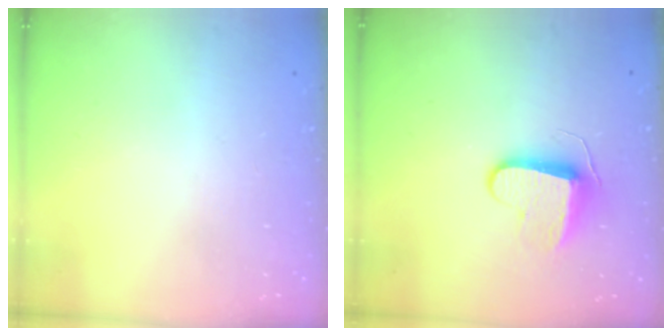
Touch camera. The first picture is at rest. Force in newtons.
{"total": 8.9, "press": 8.9, "slide": 0.1}